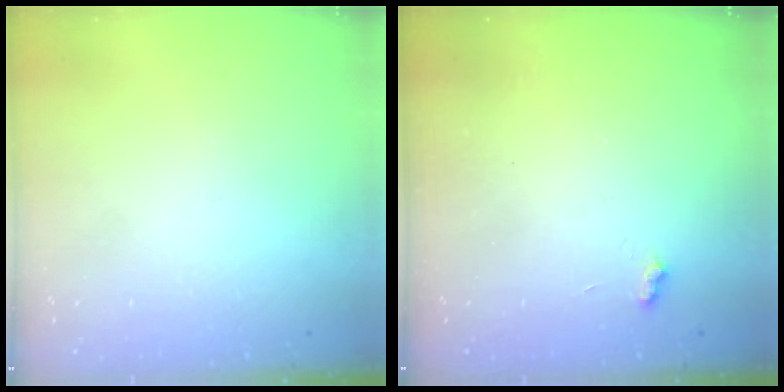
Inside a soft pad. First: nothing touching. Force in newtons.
{"total": 2.8, "press": 2.7, "slide": 0.5}